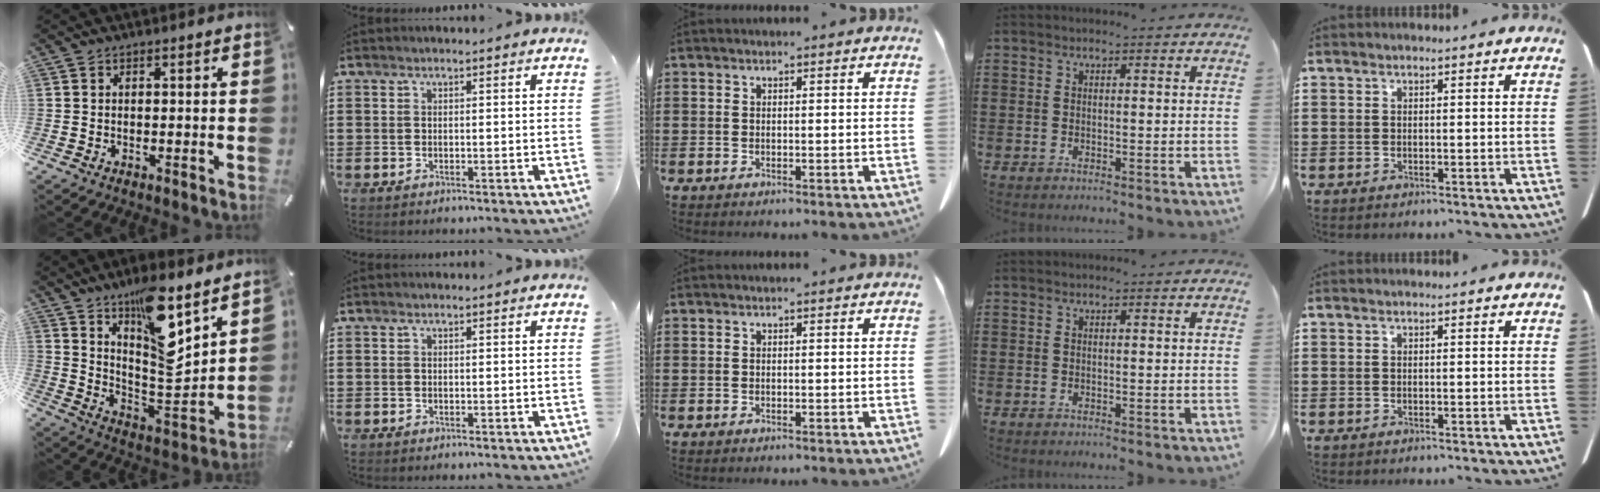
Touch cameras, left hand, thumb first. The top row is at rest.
{"thumb": {"total": 15.5, "force": [11.2, 4.2, 9.8], "torque": [-0.148, -0.094, 0.190]}}